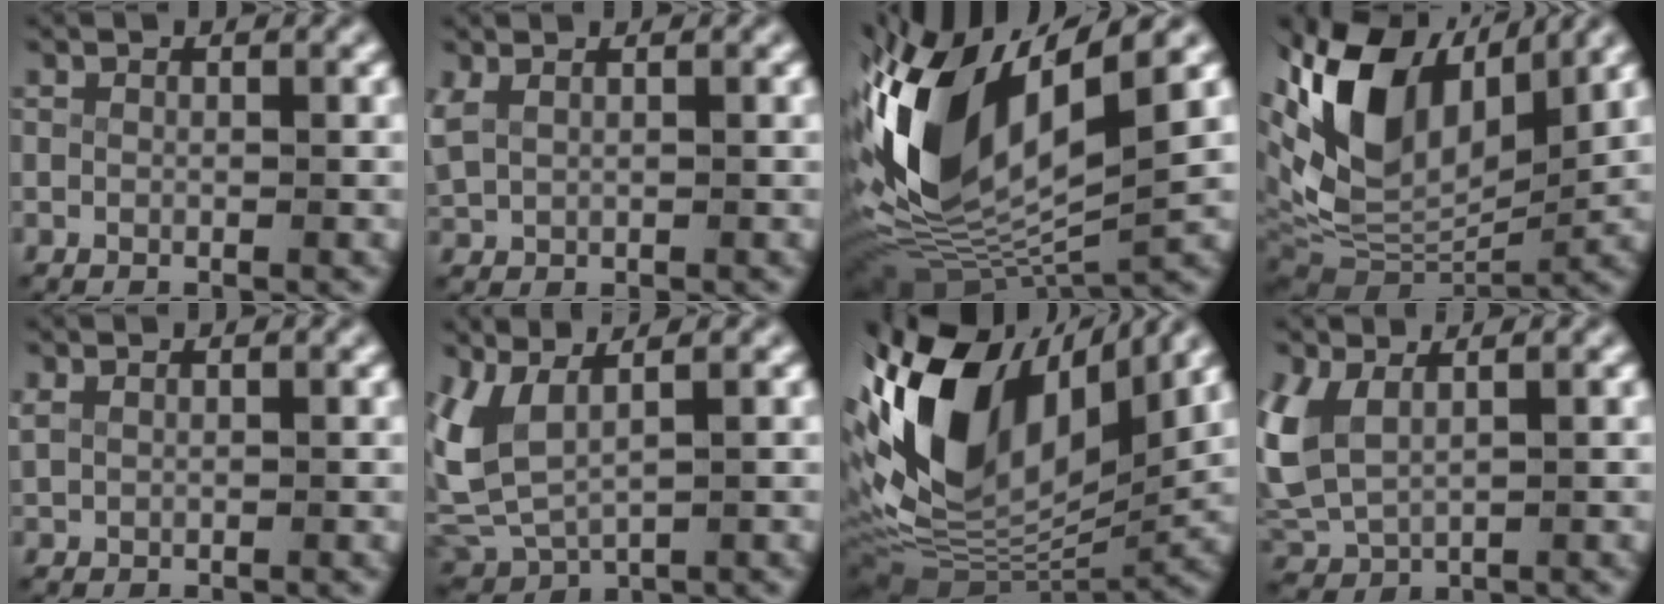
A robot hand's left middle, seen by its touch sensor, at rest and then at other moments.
{"total": 1.5, "force": [0.8, 1.0, 0.9], "torque": [-0.034, -0.001, 0.026]}
{"total": 15.4, "force": [1.0, 9.1, 12.3], "torque": [-0.265, -0.021, 0.026]}
{"total": 13.7, "force": [4.3, 8.9, 9.5], "torque": [-0.203, -0.009, 0.073]}
{"total": 0.7, "force": [0.6, 0.2, 0.3], "torque": [-0.014, -0.001, 0.020]}
{"total": 7.2, "force": [1.2, 5.7, 4.2], "torque": [-0.127, -0.016, 0.028]}
{"total": 17.1, "force": [2.7, 10.9, 12.9], "torque": [-0.281, -0.027, 0.059]}
{"total": 4.7, "force": [0.9, 3.6, 2.8], "torque": [-0.101, -0.015, 0.033]}